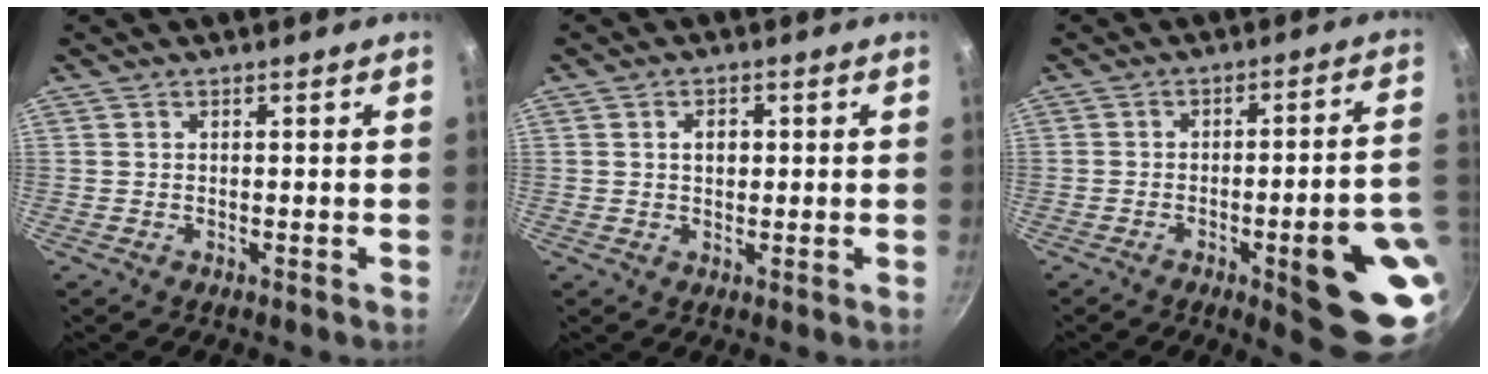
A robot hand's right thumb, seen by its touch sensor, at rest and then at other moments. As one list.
[{"total": 2.9, "force": [0.5, 2.1, 2.0], "torque": [-0.021, 0.004, 0.008]}, {"total": 17.6, "force": [-5.5, 4.6, 16.1], "torque": [-0.159, 0.025, -0.068]}]